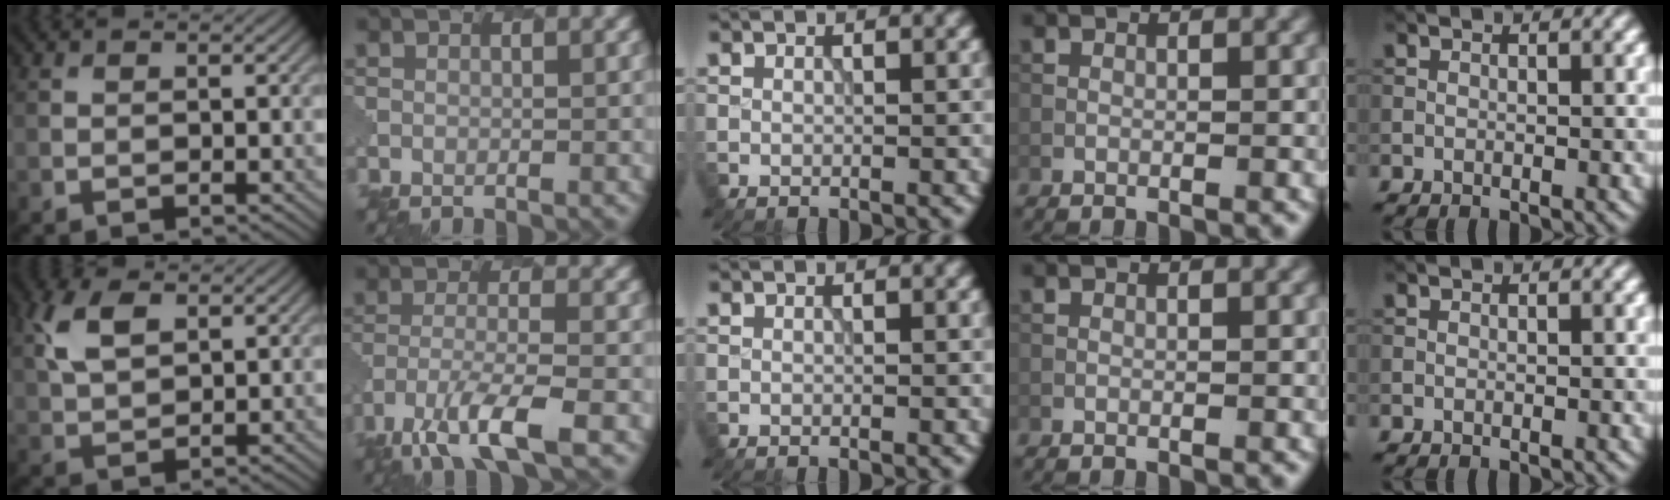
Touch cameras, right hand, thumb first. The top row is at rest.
{"thumb": {"total": 5.9, "force": [2.5, 3.1, 4.3], "torque": [-0.108, 0.007, 0.050]}, "index": {"total": 6.5, "force": [-4.0, 1.4, 4.9], "torque": [-0.092, -0.009, -0.077]}, "middle": {"total": 0.6, "force": [-0.6, 0.0, 0.2], "torque": [0.004, -0.002, -0.010]}}